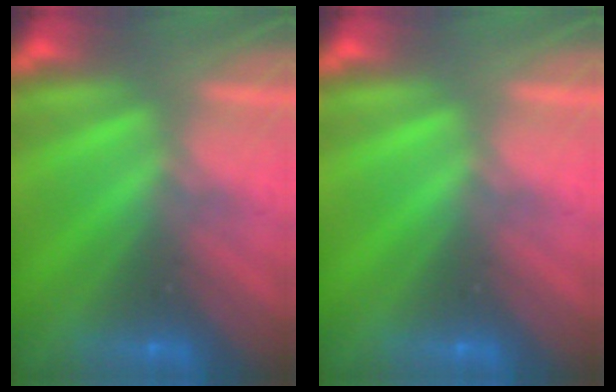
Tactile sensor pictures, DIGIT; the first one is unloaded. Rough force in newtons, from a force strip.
{"total": 0.0}